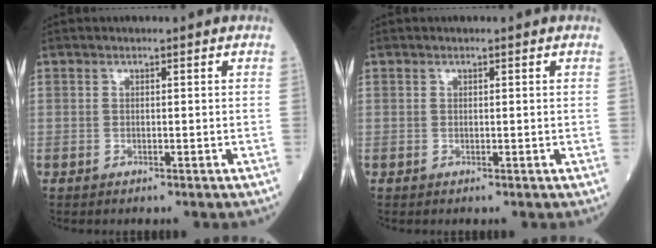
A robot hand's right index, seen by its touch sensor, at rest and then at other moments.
{"total": 0.0}